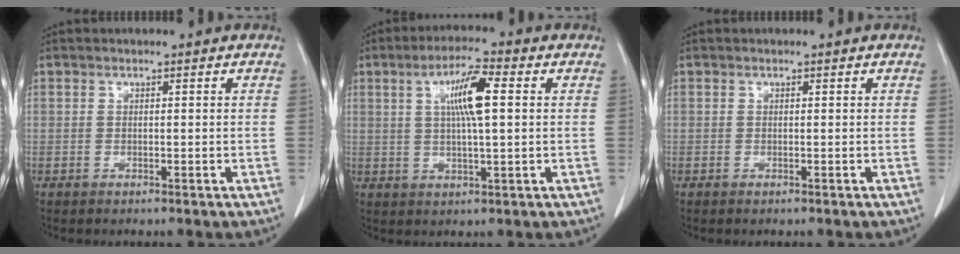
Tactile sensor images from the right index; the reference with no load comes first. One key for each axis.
{"total": 7.6, "fx": 1.8, "fy": 0.8, "fz": 7.4, "tx": -0.135, "ty": 0.009, "tz": 0.031}
{"total": 0.0}